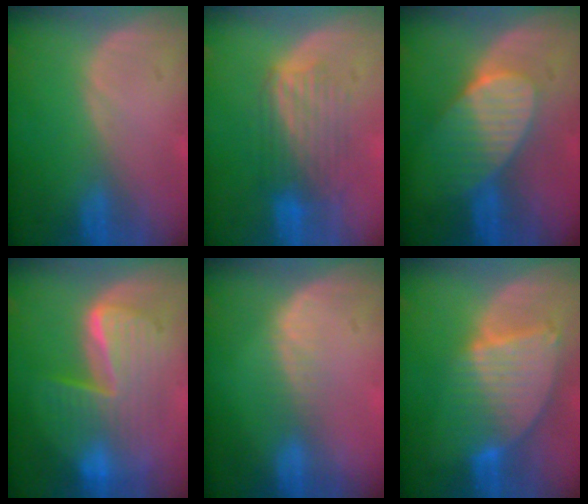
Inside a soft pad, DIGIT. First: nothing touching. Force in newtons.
{"total": 6.4, "press": 6.4, "slide": 0.6}
{"total": 7.2, "press": 7.0, "slide": 1.7}
{"total": 9.4, "press": 9.4, "slide": 0.8}
{"total": 2.5, "press": 2.0, "slide": 1.6}
{"total": 8.7, "press": 7.5, "slide": 4.3}